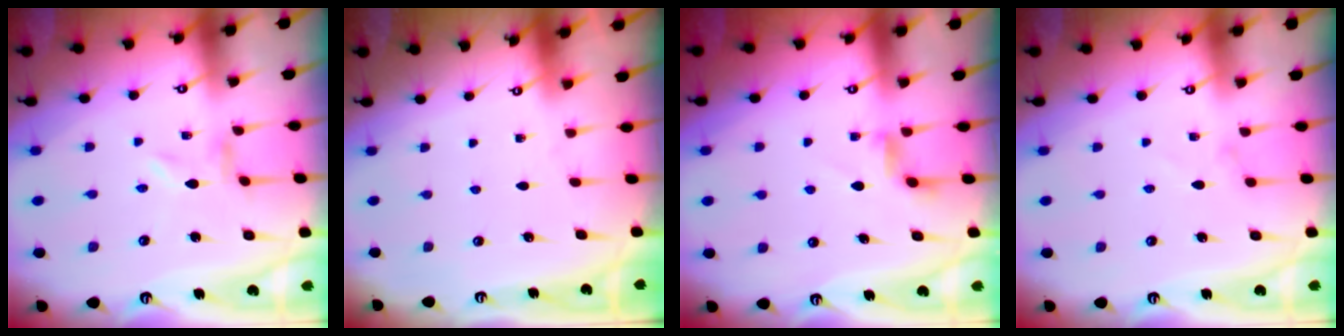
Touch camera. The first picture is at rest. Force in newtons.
{"total": 0.0}
{"total": 2.9, "press": 2.9, "slide": 0.4}
{"total": 0.0}